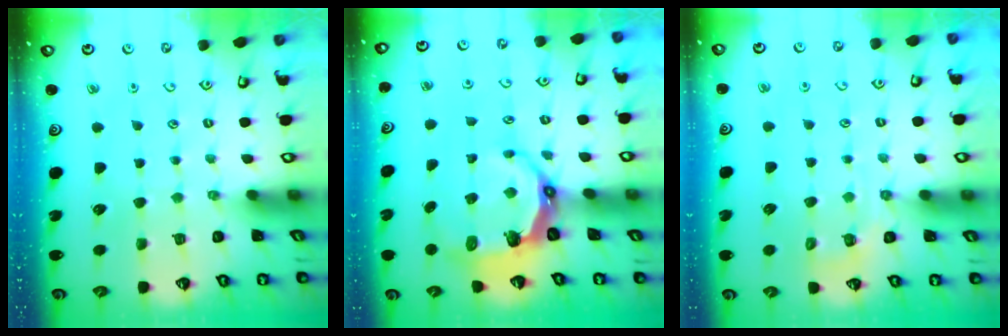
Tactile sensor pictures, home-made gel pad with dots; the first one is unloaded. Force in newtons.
{"total": 7.3, "press": 5.9, "slide": 4.3}
{"total": 2.9, "press": 2.6, "slide": 1.2}